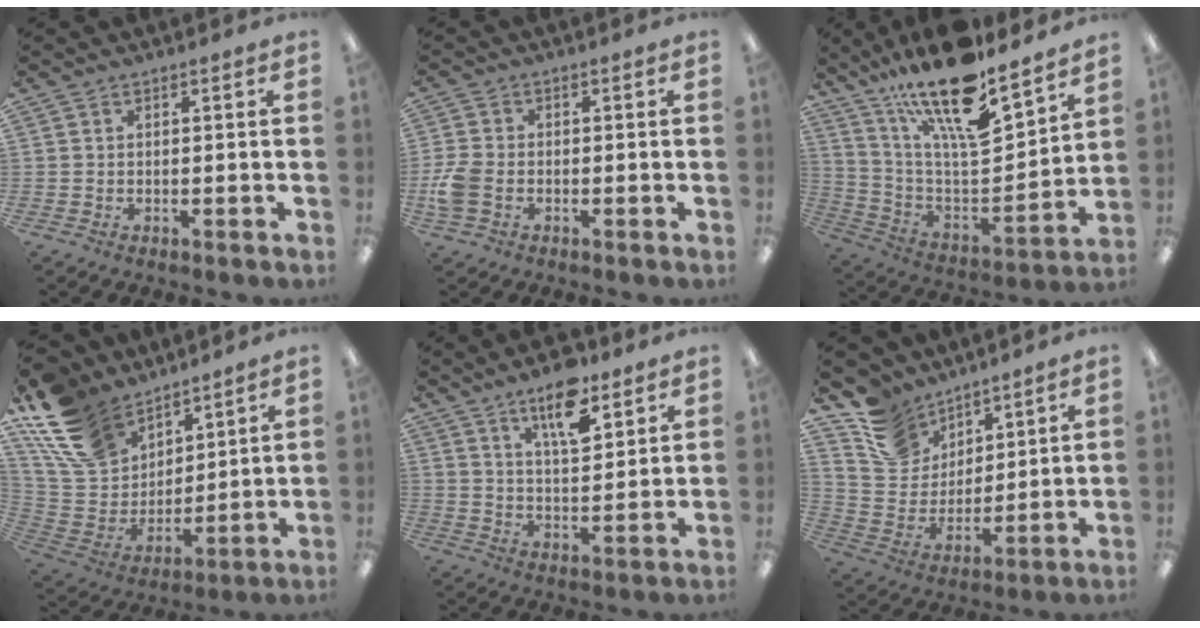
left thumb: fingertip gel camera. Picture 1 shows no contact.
{"total": 6.2, "force": [-1.6, 4.5, 4.0], "torque": [-0.088, 0.009, -0.030]}
{"total": 22.4, "force": [16.6, 6.4, 13.7], "torque": [-0.252, -0.111, 0.281]}
{"total": 19.0, "force": [12.6, 11.9, 7.7], "torque": [-0.178, -0.068, 0.242]}
{"total": 11.6, "force": [7.7, 4.6, 7.4], "torque": [-0.105, -0.041, 0.129]}
{"total": 12.7, "force": [9.4, 8.3, 2.2], "torque": [-0.068, -0.065, 0.190]}